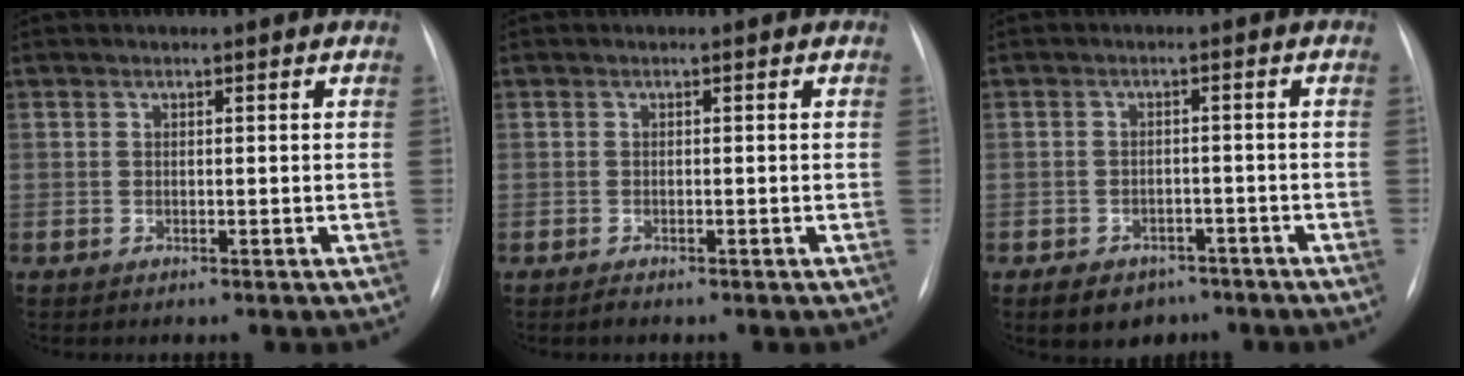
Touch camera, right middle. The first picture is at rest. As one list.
[{"total": 0.7, "force": [-0.6, 0.2, 0.3], "torque": [-0.008, -0.001, -0.006]}, {"total": 5.9, "force": [-3.7, 3.9, 2.5], "torque": [-0.034, 0.004, -0.041]}]